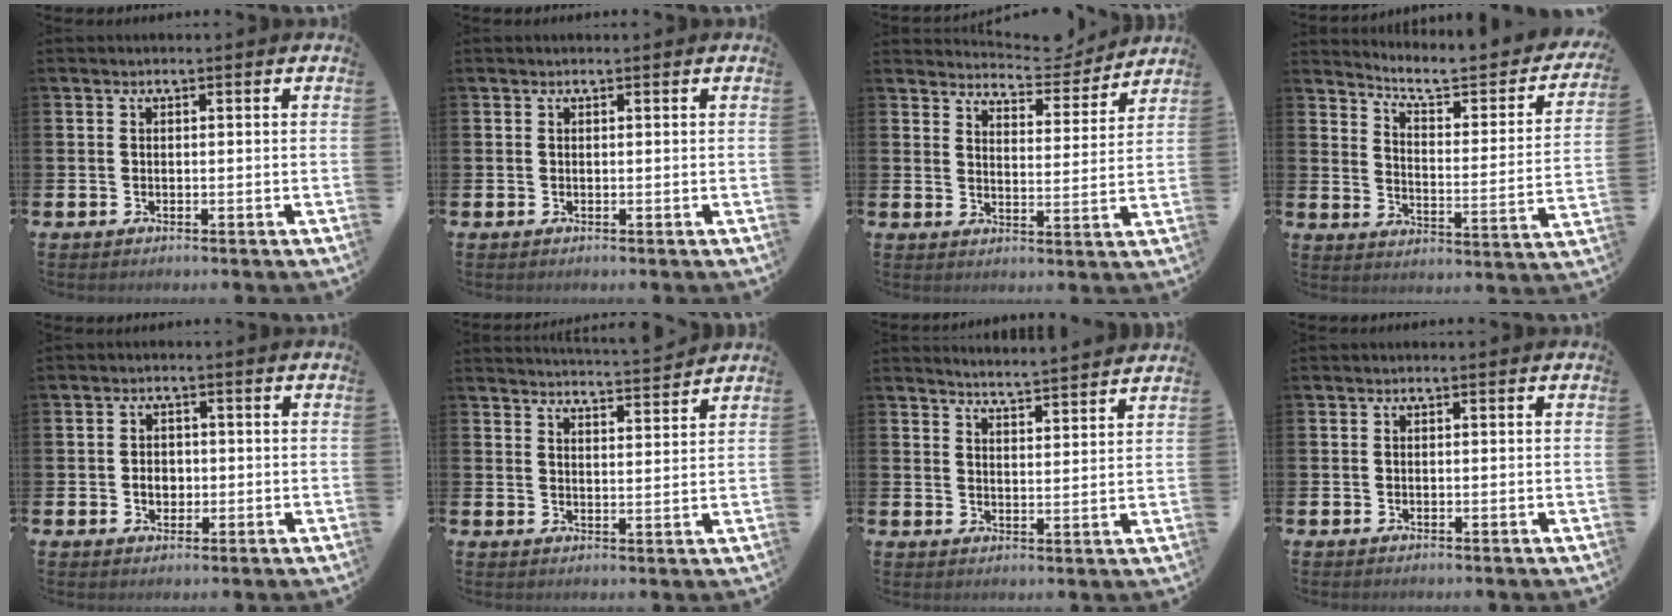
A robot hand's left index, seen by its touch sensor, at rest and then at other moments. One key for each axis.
{"total": 0.0}
{"total": 5.5, "fx": 5.4, "fy": 0.9, "fz": 0.4, "tx": -0.018, "ty": -0.039, "tz": 0.093}
{"total": 5.8, "fx": 5.0, "fy": 1.4, "fz": 2.7, "tx": -0.074, "ty": -0.038, "tz": 0.077}
{"total": 2.5, "fx": -0.3, "fy": 2.0, "fz": 1.5, "tx": -0.013, "ty": -0.001, "tz": -0.013}
{"total": 4.4, "fx": 4.4, "fy": -0.5, "fz": 0.1, "tx": -0.012, "ty": -0.034, "tz": 0.075}
{"total": 4.7, "fx": 4.6, "fy": -0.5, "fz": -0.1, "tx": -0.010, "ty": -0.036, "tz": 0.081}
{"total": 0.0}